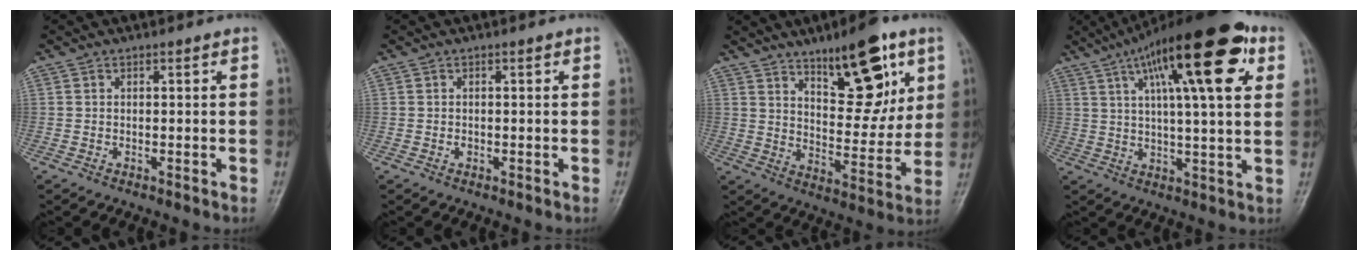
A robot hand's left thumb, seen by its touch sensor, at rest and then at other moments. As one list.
[{"total": 0.6, "force": [-0.1, 0.5, 0.4], "torque": [-0.002, 0.001, -0.003]}, {"total": 16.5, "force": [9.1, 6.5, 12.2], "torque": [-0.133, -0.050, 0.143]}, {"total": 22.2, "force": [9.4, 6.2, 19.1], "torque": [-0.281, 0.003, 0.141]}]